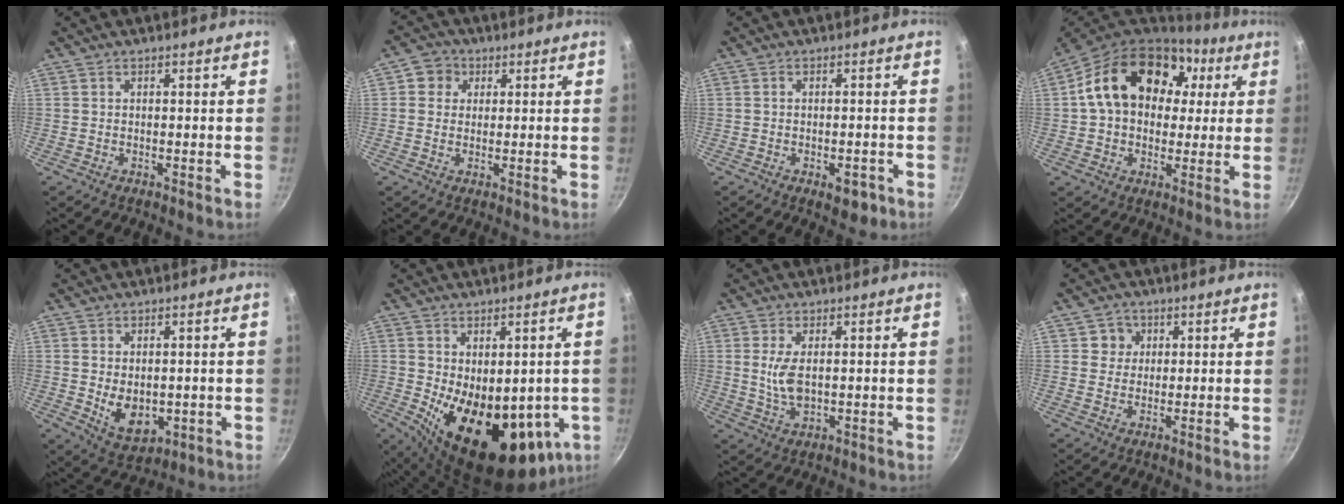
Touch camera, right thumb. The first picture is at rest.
{"total": 4.7, "force": [1.3, 4.3, 1.4], "torque": [0.008, -0.001, 0.012]}
{"total": 4.4, "force": [-2.1, 2.3, 3.2], "torque": [-0.029, 0.014, -0.020]}
{"total": 21.1, "force": [5.3, 15.1, 13.6], "torque": [-0.212, 0.026, 0.081]}
{"total": 8.0, "force": [-0.5, 5.5, 5.8], "torque": [-0.079, -0.013, 0.013]}
{"total": 19.7, "force": [-3.0, 11.0, 16.0], "torque": [-0.205, -0.034, -0.014]}
{"total": 5.5, "force": [0.7, 2.6, 4.8], "torque": [-0.094, -0.007, 0.016]}
{"total": 3.6, "force": [1.0, 3.4, 0.5], "torque": [0.021, 0.003, 0.011]}